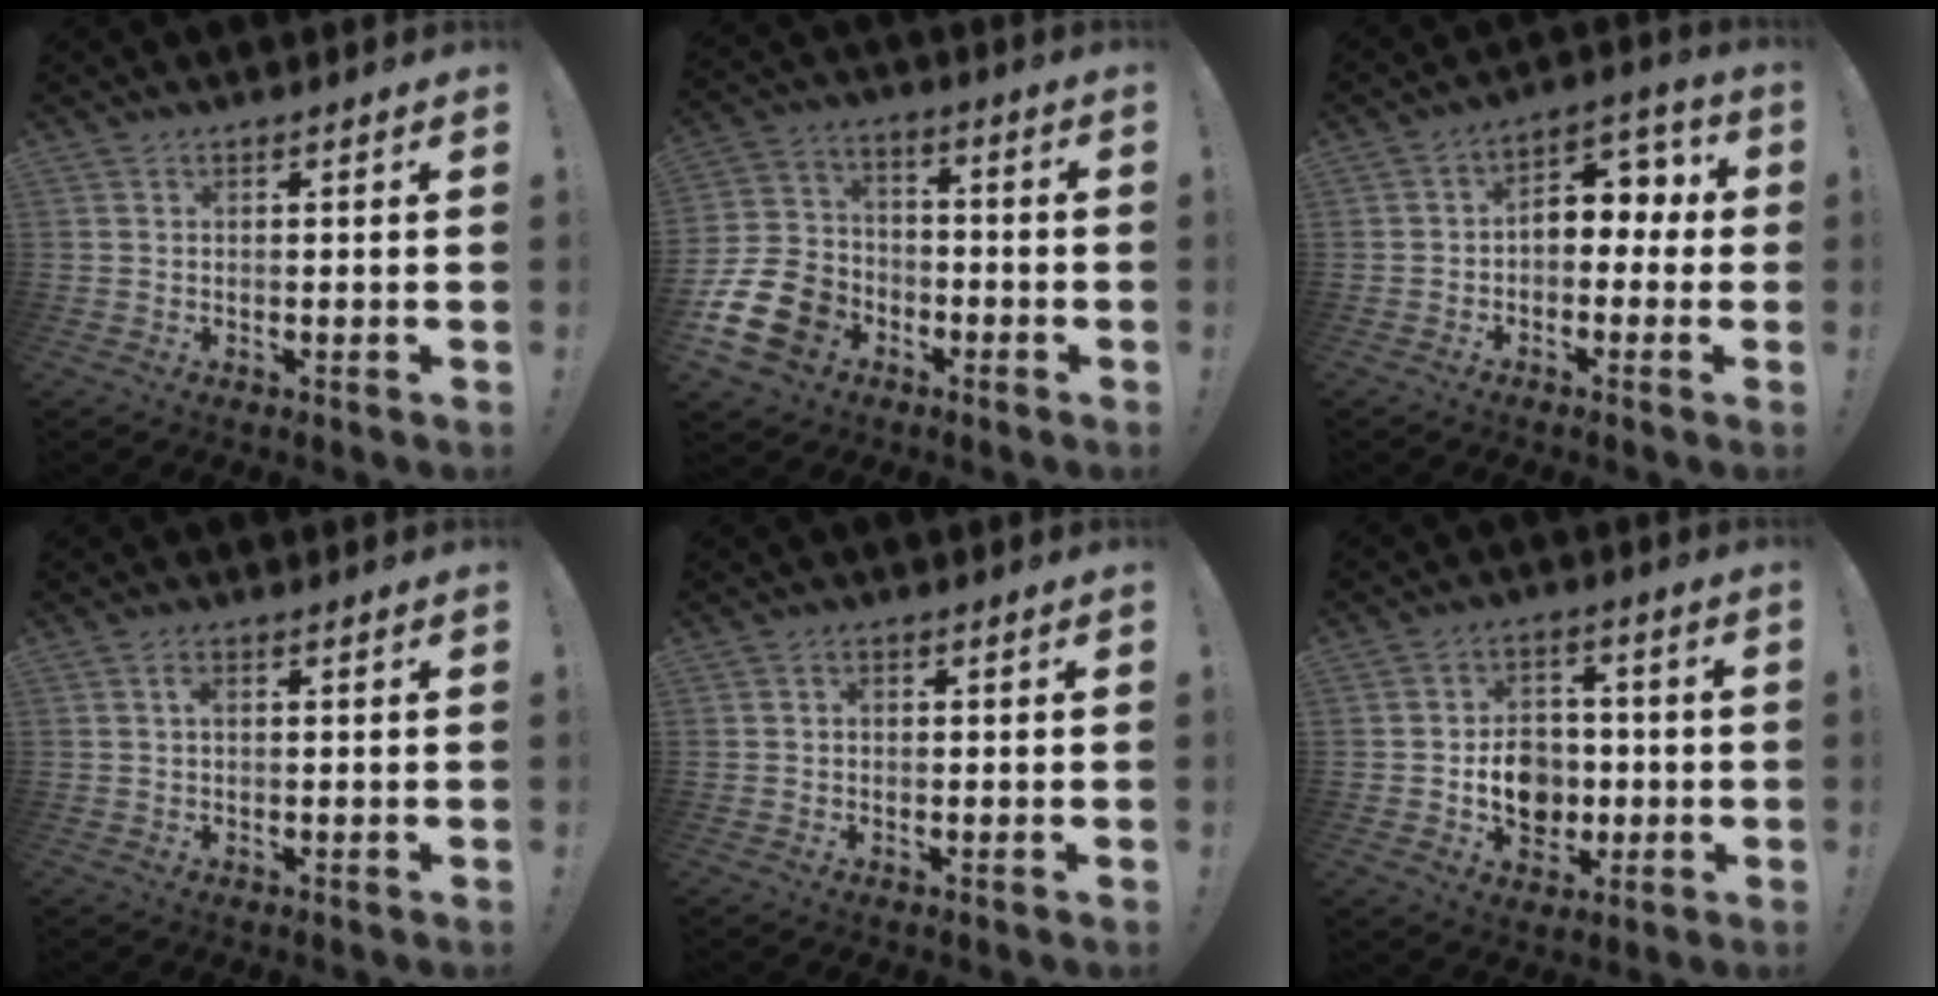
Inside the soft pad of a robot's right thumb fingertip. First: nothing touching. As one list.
[{"total": 17.6, "force": [-7.4, 13.6, 8.3], "torque": [-0.158, 0.051, -0.122]}, {"total": 8.0, "force": [0.1, 6.0, 5.3], "torque": [-0.059, 0.001, 0.004]}, {"total": 1.6, "force": [0.4, 0.9, 1.3], "torque": [-0.020, 0.001, 0.004]}, {"total": 1.2, "force": [-0.5, 0.9, 0.7], "torque": [-0.014, 0.006, -0.009]}, {"total": 10.4, "force": [-1.8, 8.7, 5.4], "torque": [-0.073, 0.007, -0.027]}]